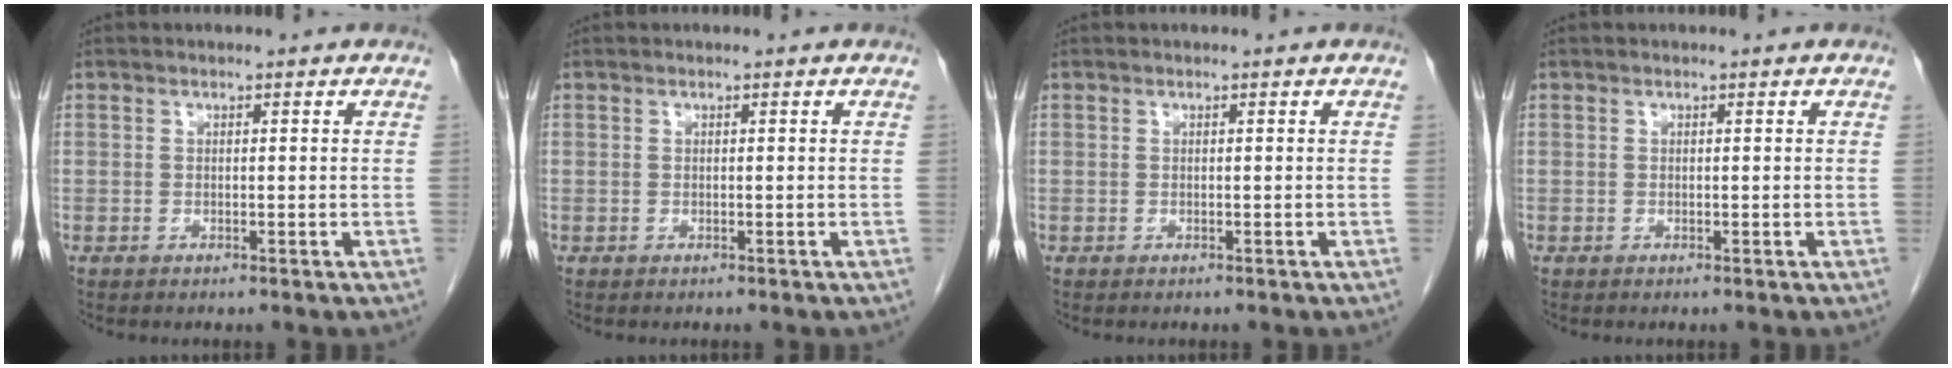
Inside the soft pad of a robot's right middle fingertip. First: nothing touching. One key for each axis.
{"total": 0.0}
{"total": 0.0}
{"total": 0.0}